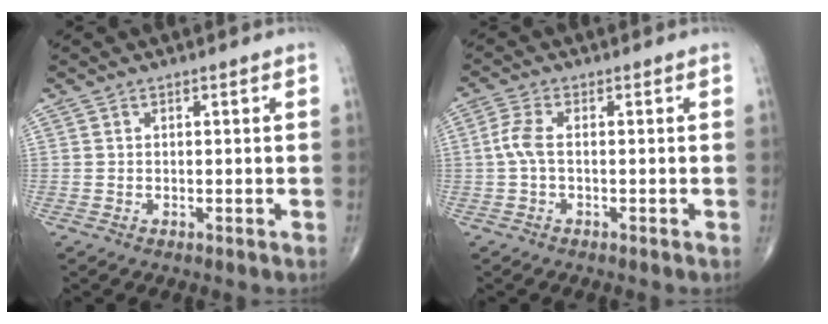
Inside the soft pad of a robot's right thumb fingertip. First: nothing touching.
{"total": 3.4, "force": [-0.3, 1.3, 3.2], "torque": [-0.083, 0.003, -0.014]}